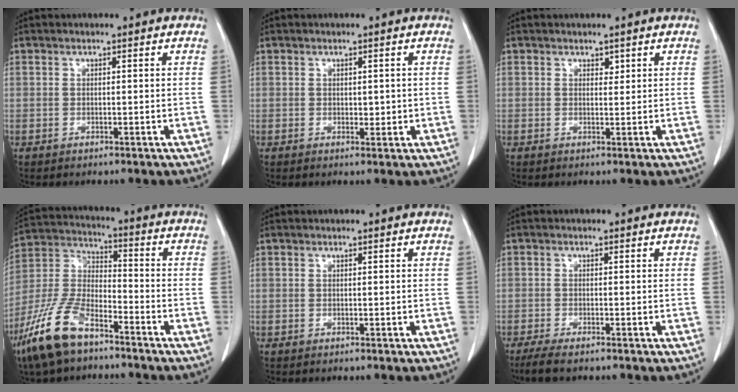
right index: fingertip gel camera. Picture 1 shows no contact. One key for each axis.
{"total": 1.7, "fx": 0.1, "fy": 1.1, "fz": 1.3, "tx": -0.012, "ty": -0.001, "tz": 0.004}
{"total": 0.9, "fx": 0.6, "fy": 0.6, "fz": 0.4, "tx": -0.001, "ty": -0.004, "tz": 0.007}
{"total": 13.3, "fx": -8.9, "fy": 4.9, "fz": 8.5, "tx": -0.195, "ty": -0.009, "tz": -0.174}
{"total": 0.0}
{"total": 4.0, "fx": -3.1, "fy": 0.6, "fz": 2.4, "tx": -0.042, "ty": -0.011, "tz": -0.049}